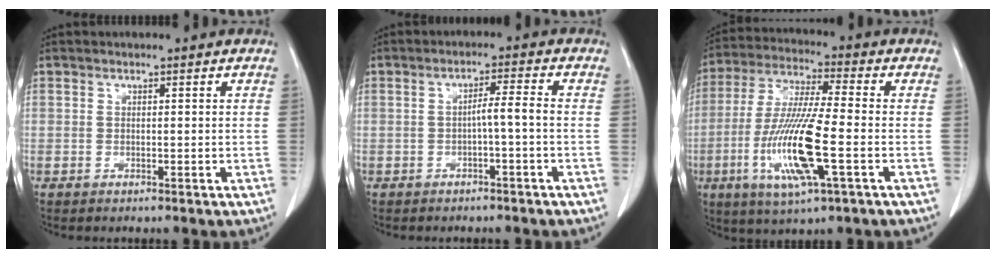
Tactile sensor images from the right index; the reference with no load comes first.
{"total": 3.0, "force": [-0.9, -0.3, 2.9], "torque": [-0.046, 0.008, -0.014]}
{"total": 14.8, "force": [-4.1, 1.3, 14.2], "torque": [-0.293, -0.017, -0.077]}